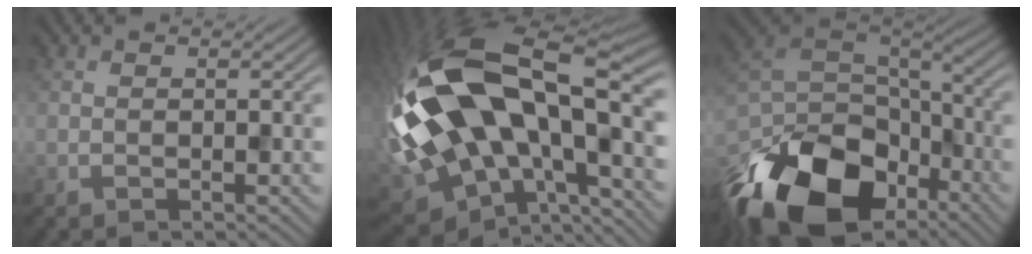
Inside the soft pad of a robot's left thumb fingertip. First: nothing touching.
{"total": 21.2, "force": [0.1, 11.3, 17.9], "torque": [-0.392, -0.021, 0.018]}
{"total": 18.6, "force": [-10.9, 10.8, 10.5], "torque": [-0.263, -0.047, -0.180]}